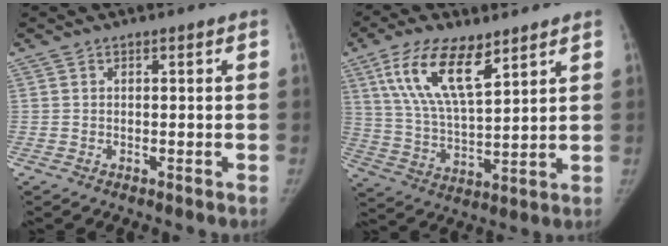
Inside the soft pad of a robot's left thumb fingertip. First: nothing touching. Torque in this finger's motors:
{"motor_torque": [0.13, 0.45, 1.70, -1.06, 0.10]}